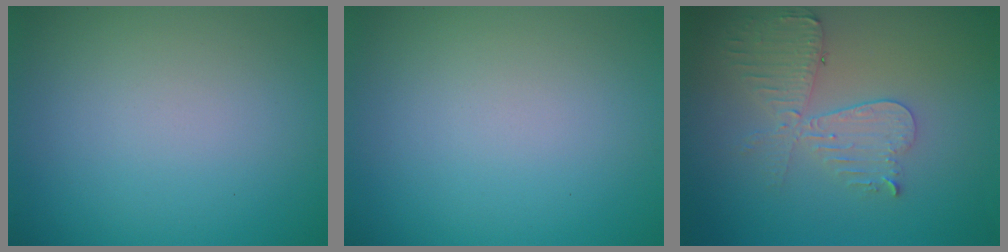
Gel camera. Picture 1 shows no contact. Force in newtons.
{"total": 0.0}
{"total": 4.4, "press": 3.9, "slide": 2.0}